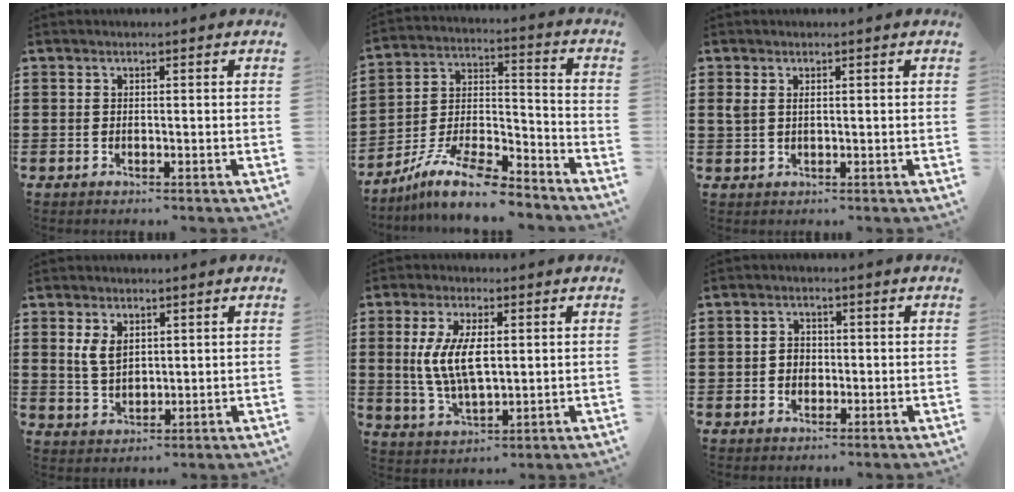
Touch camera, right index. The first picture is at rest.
{"total": 11.4, "force": [-9.5, 2.4, 5.9], "torque": [-0.107, 0.027, -0.185]}
{"total": 1.4, "force": [0.5, 0.7, 1.0], "torque": [-0.024, 0.005, 0.009]}
{"total": 3.8, "force": [1.6, 2.3, 2.6], "torque": [-0.058, 0.008, 0.029]}
{"total": 8.0, "force": [0.9, 3.5, 7.1], "torque": [-0.152, 0.006, 0.013]}
{"total": 2.1, "force": [-0.3, 1.9, 0.9], "torque": [-0.021, 0.008, -0.009]}